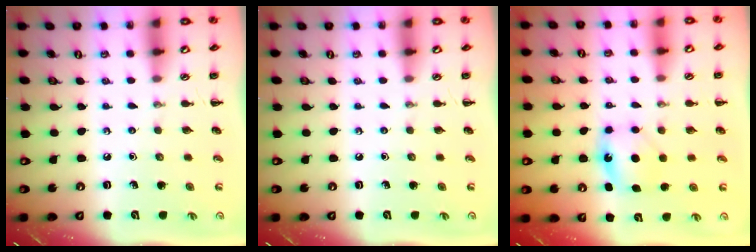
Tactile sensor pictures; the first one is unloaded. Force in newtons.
{"total": 0.0}
{"total": 5.3, "press": 5.2, "slide": 1.2}